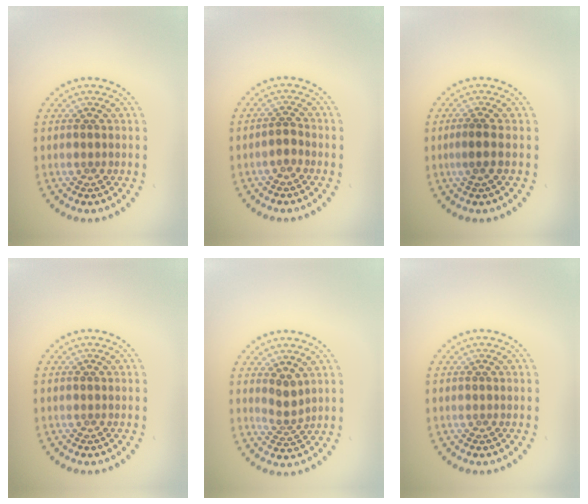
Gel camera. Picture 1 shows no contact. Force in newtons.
{"total": 1.1, "press": 1.0, "slide": 0.6}
{"total": 1.3, "press": 1.0, "slide": 0.8}
{"total": 0.0}
{"total": 1.9, "press": 1.3, "slide": 1.3}
{"total": 0.0}